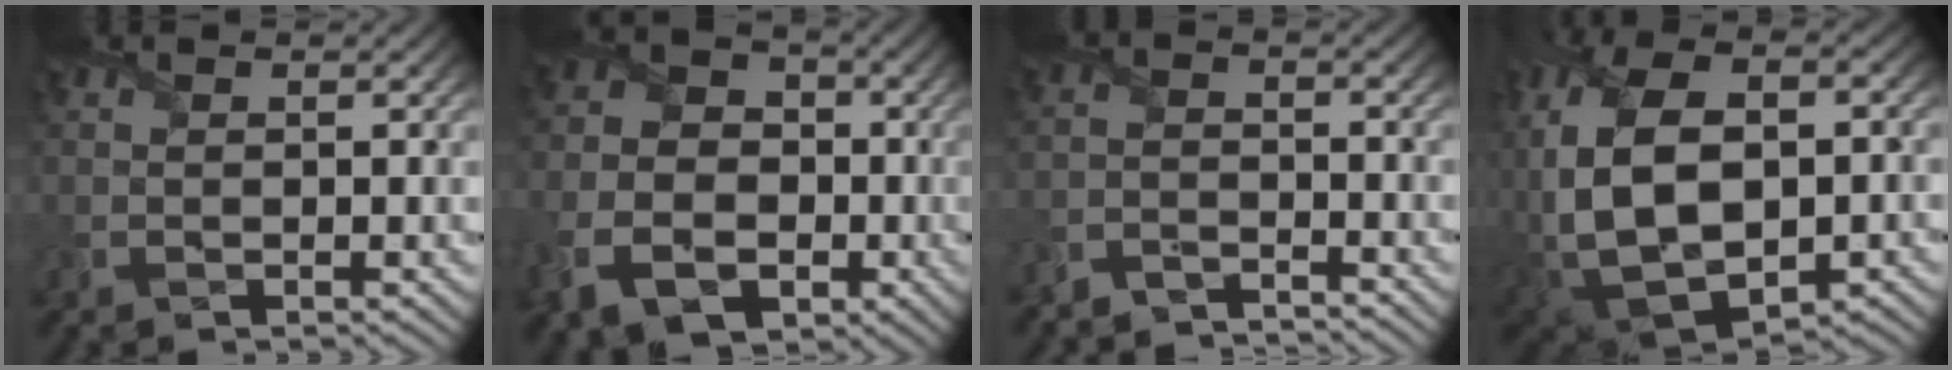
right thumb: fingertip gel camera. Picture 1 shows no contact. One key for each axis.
{"total": 11.8, "fx": -4.5, "fy": 9.0, "fz": 6.3, "tx": -0.155, "ty": -0.034, "tz": -0.088}
{"total": 4.0, "fx": -4.0, "fy": -0.2, "fz": 0.2, "tx": -0.003, "ty": -0.003, "tz": -0.086}
{"total": 17.5, "fx": -1.2, "fy": 11.7, "fz": 12.9, "tx": -0.276, "ty": -0.022, "tz": 0.020}